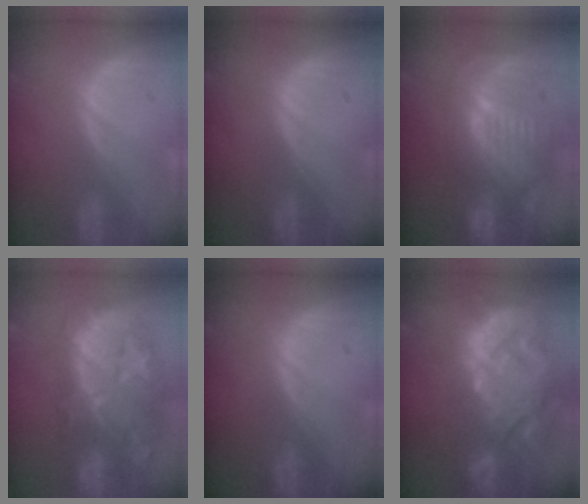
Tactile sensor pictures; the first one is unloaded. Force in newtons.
{"total": 0.0}
{"total": 10.6, "press": 9.4, "slide": 4.9}
{"total": 11.7, "press": 10.7, "slide": 4.8}
{"total": 0.0}
{"total": 14.6, "press": 12.4, "slide": 7.6}